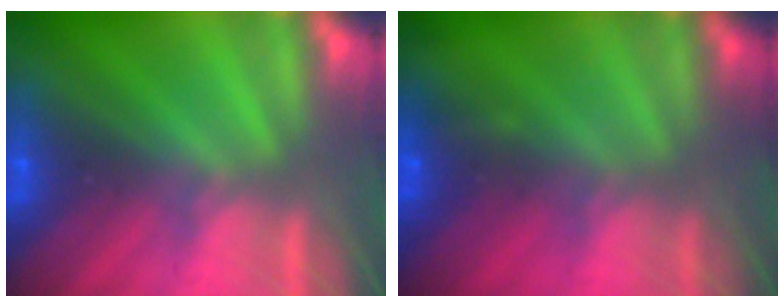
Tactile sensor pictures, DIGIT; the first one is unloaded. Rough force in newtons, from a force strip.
{"total": 4.6}